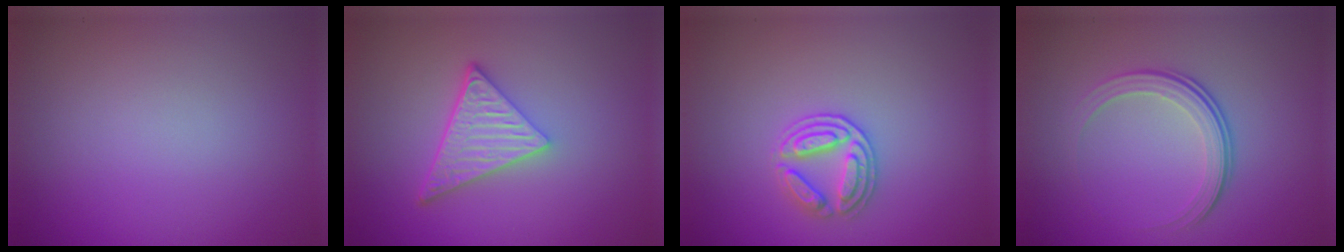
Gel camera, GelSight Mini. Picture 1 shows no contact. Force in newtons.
{"total": 4.9, "press": 3.5, "slide": 3.5}
{"total": 2.7, "press": 2.6, "slide": 0.7}
{"total": 4.0, "press": 2.6, "slide": 3.0}